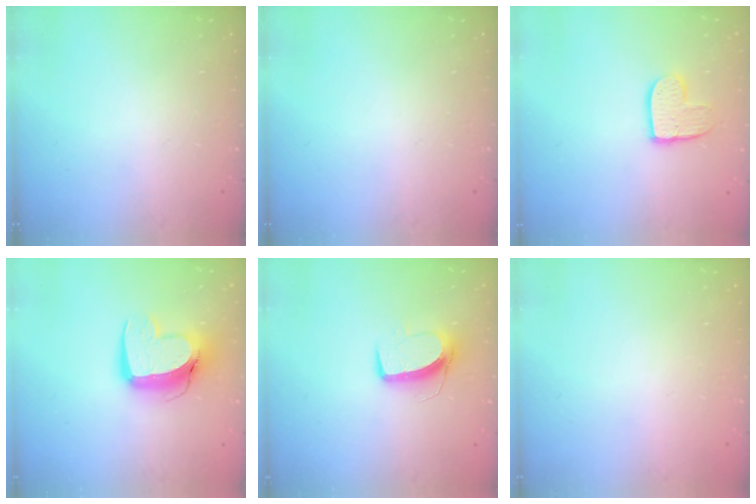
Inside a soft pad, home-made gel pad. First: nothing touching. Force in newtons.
{"total": 0.0}
{"total": 9.5, "press": 9.5, "slide": 0.3}
{"total": 12.9, "press": 12.9, "slide": 1.2}
{"total": 9.9, "press": 9.9, "slide": 0.4}
{"total": 0.0}